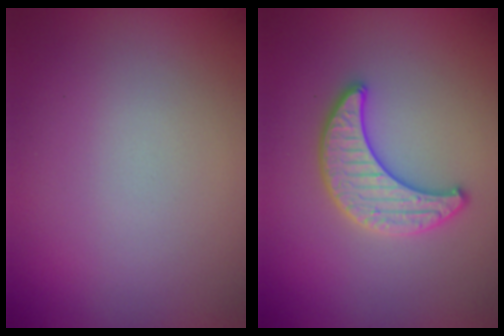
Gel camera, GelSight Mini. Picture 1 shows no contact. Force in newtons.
{"total": 3.4, "press": 3.3, "slide": 0.4}